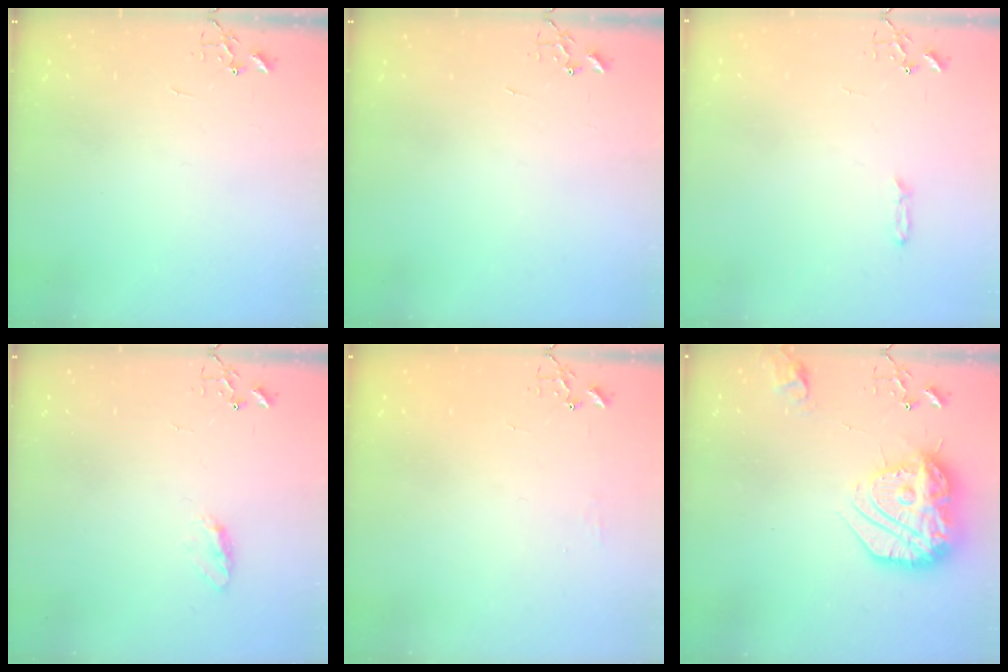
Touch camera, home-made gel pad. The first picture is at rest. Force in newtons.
{"total": 0.0}
{"total": 3.7, "press": 3.6, "slide": 0.4}
{"total": 5.0, "press": 5.0, "slide": 0.7}
{"total": 4.6, "press": 4.6, "slide": 0.7}
{"total": 20.7, "press": 20.6, "slide": 1.5}